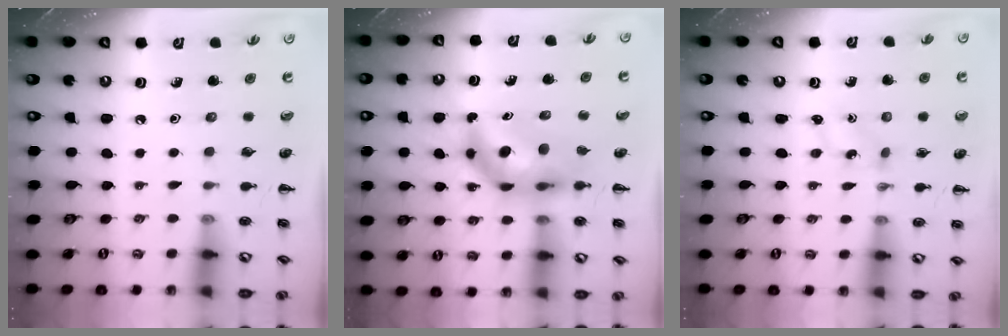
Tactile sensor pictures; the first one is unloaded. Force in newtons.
{"total": 7.5, "press": 7.1, "slide": 2.3}
{"total": 0.0}